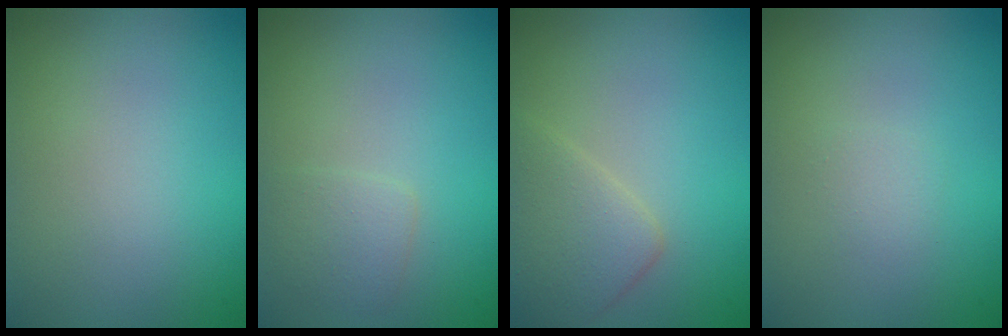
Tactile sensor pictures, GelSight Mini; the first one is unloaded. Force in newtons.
{"total": 1.5, "press": 1.5, "slide": 0.1}
{"total": 3.2, "press": 3.2, "slide": 0.1}
{"total": 0.7, "press": 0.7, "slide": 0.0}